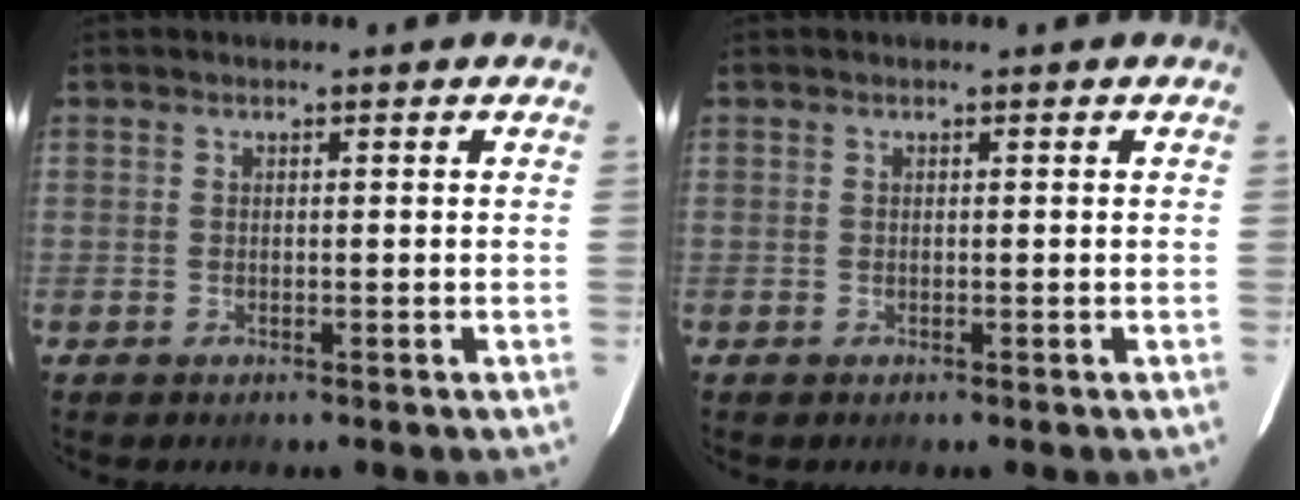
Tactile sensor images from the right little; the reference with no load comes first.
{"total": 0.0}